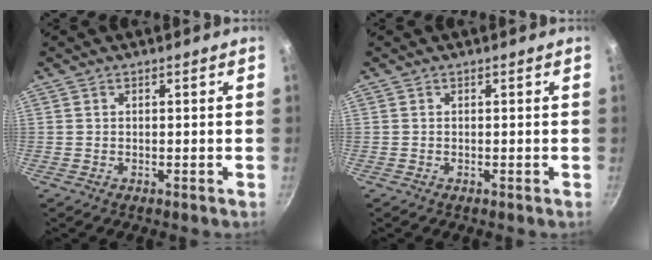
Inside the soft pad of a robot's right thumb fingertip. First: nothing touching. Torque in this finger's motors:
{"motor_torque": [-0.11, -0.04, 0.27, -0.18, 0.05]}